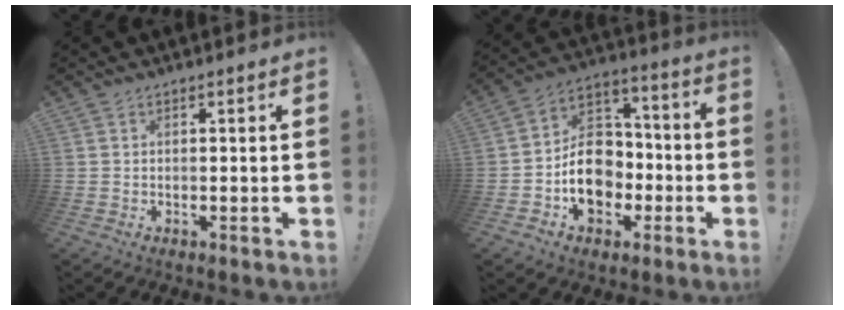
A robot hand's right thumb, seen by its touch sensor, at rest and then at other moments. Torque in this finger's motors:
{"motor_torque": [0.70, -0.16, 0.11, -0.06, 0.05]}